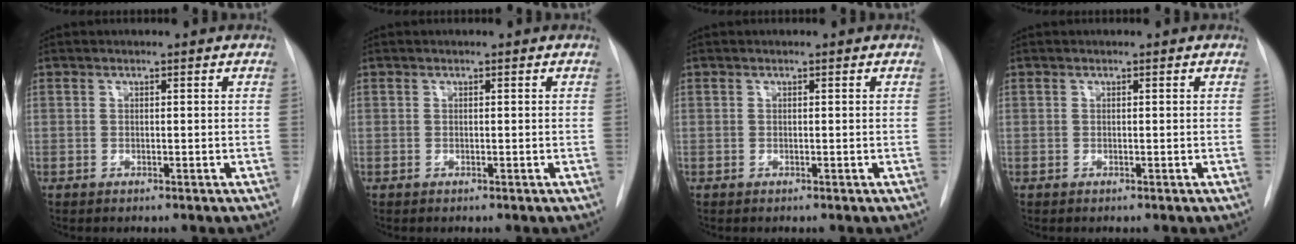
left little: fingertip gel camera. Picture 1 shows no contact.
{"total": 0.0}
{"total": 0.0}
{"total": 0.0}